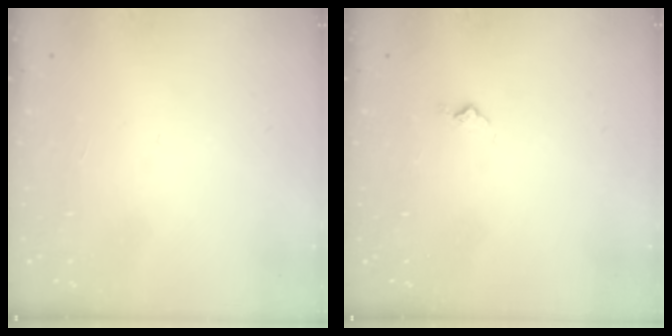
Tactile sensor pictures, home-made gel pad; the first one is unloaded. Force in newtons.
{"total": 3.3, "press": 3.3, "slide": 0.5}